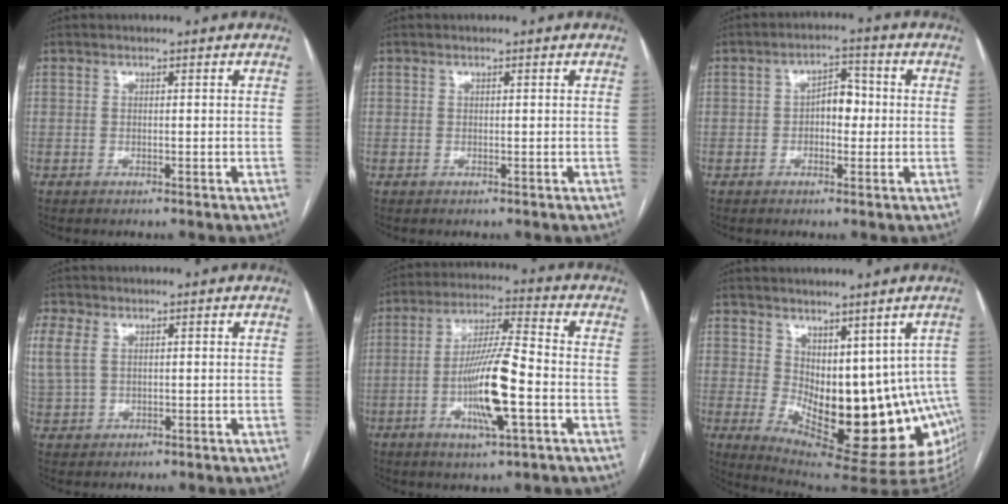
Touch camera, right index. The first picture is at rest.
{"total": 0.0}
{"total": 4.6, "force": [-0.3, 2.6, 3.8], "torque": [-0.057, 0.017, -0.007]}
{"total": 5.2, "force": [1.5, 3.6, 3.5], "torque": [-0.106, 0.020, 0.036]}
{"total": 12.9, "force": [-3.5, 1.4, 12.4], "torque": [-0.234, -0.003, -0.063]}
{"total": 18.2, "force": [-2.1, 8.6, 15.9], "torque": [-0.168, -0.002, -0.004]}